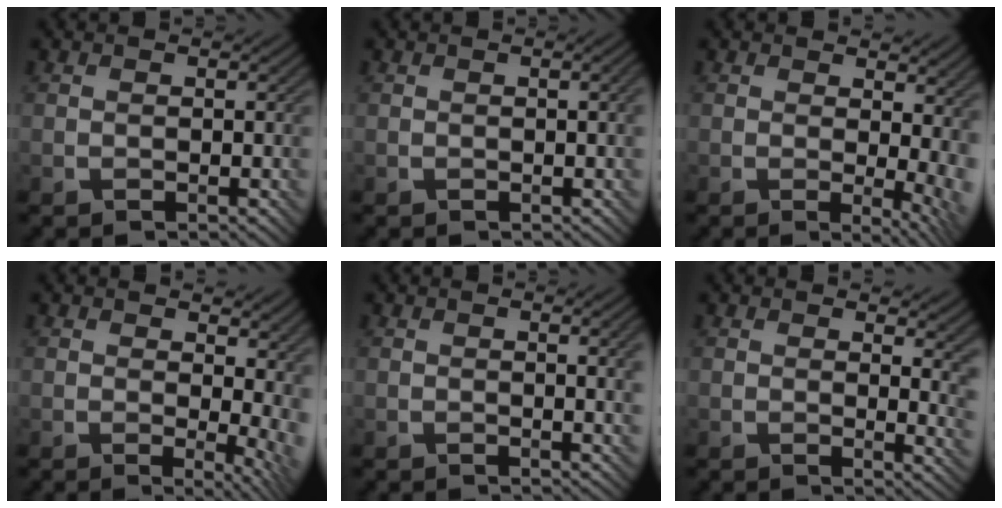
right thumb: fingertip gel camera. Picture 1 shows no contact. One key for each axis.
{"total": 1.5, "fx": 0.1, "fy": 0.1, "fz": 1.5, "tx": -0.021, "ty": 0.003, "tz": 0.001}
{"total": 6.7, "fx": 1.0, "fy": 2.3, "fz": 6.2, "tx": -0.080, "ty": -0.006, "tz": 0.017}
{"total": 7.2, "fx": 1.3, "fy": 2.9, "fz": 6.5, "tx": -0.084, "ty": -0.005, "tz": 0.023}
{"total": 3.0, "fx": 0.5, "fy": 0.5, "fz": 2.9, "tx": -0.039, "ty": 0.006, "tz": 0.007}
{"total": 4.8, "fx": 1.9, "fy": 1.5, "fz": 4.2, "tx": -0.058, "ty": -0.004, "tz": 0.032}